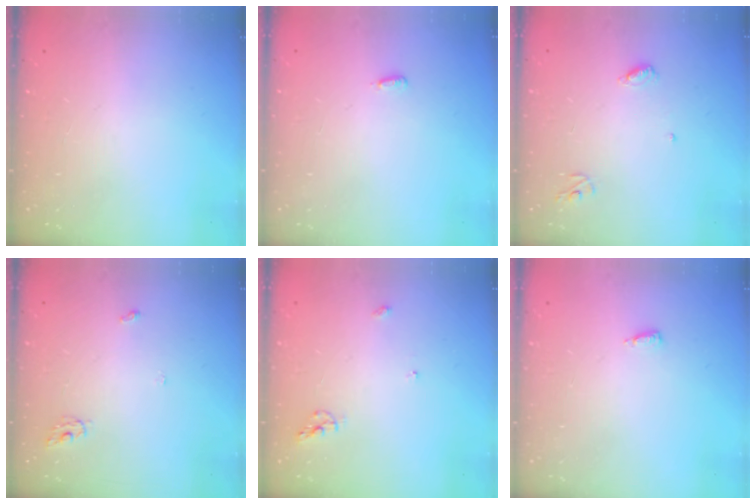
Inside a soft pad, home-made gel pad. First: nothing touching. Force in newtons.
{"total": 2.7, "press": 2.6, "slide": 0.9}
{"total": 4.9, "press": 4.9, "slide": 0.4}
{"total": 3.3, "press": 3.3, "slide": 0.2}
{"total": 5.6, "press": 5.6, "slide": 0.7}
{"total": 4.3, "press": 4.2, "slide": 1.0}